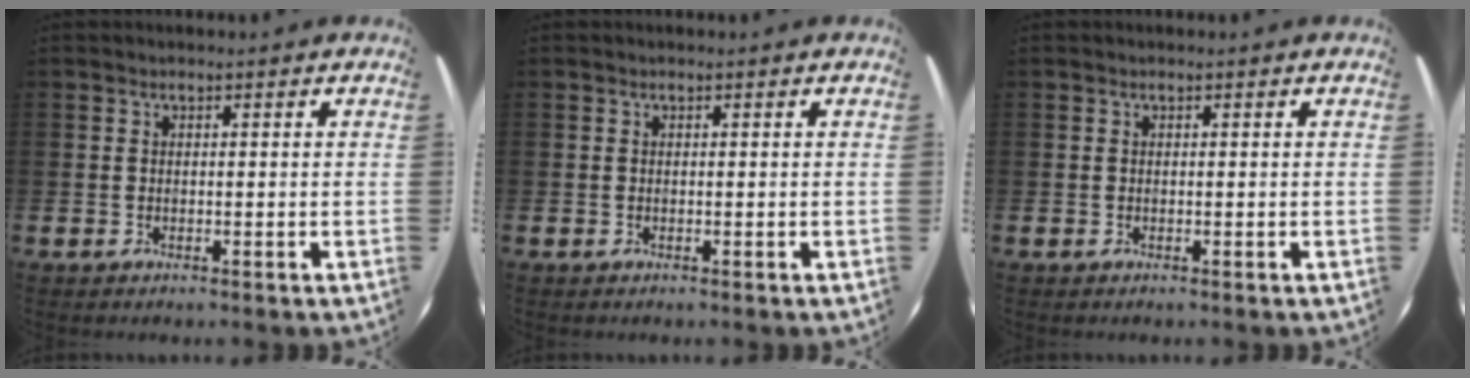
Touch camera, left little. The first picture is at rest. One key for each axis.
{"total": 0.0}
{"total": 0.0}